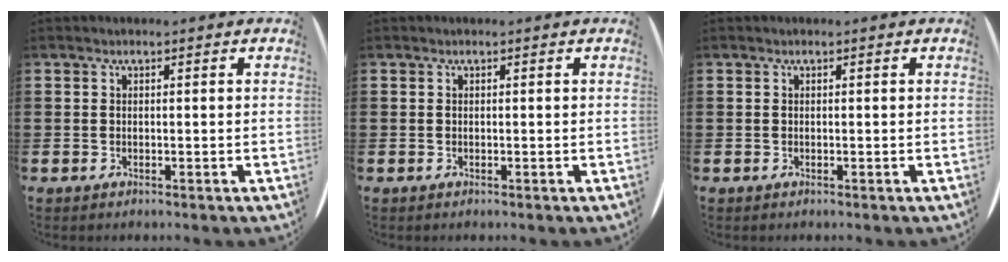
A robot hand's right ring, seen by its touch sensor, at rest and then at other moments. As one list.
[{"total": 0.0}, {"total": 0.0}]